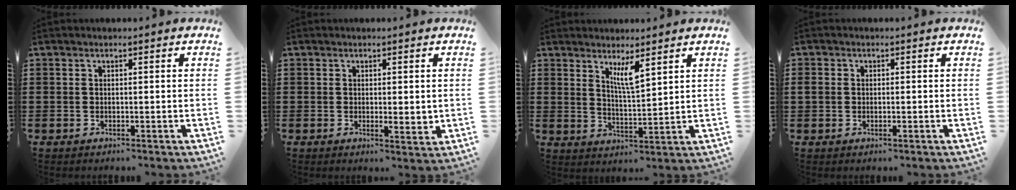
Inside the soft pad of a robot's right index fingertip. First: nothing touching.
{"total": 2.4, "force": [0.0, 0.8, 2.3], "torque": [-0.040, 0.000, 0.001]}
{"total": 4.4, "force": [2.8, 0.8, 3.3], "torque": [-0.064, -0.003, 0.046]}
{"total": 1.4, "force": [-0.2, 1.0, 0.9], "torque": [-0.027, 0.000, -0.006]}